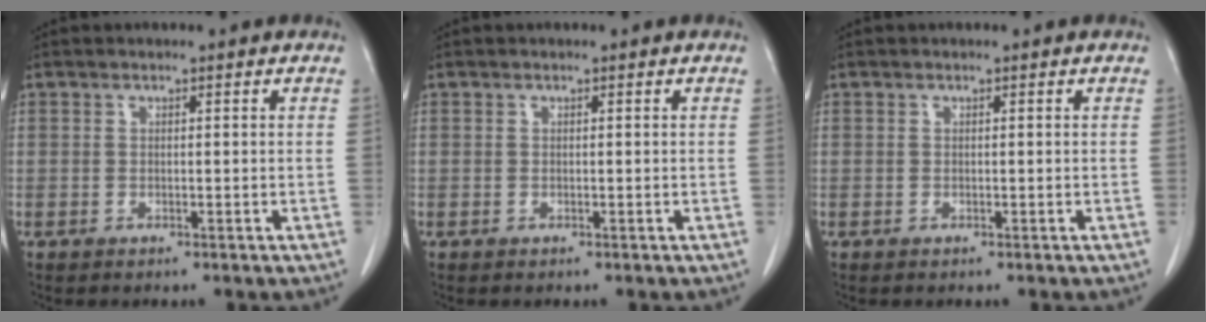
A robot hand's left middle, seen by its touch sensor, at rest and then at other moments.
{"total": 0.0}
{"total": 0.0}